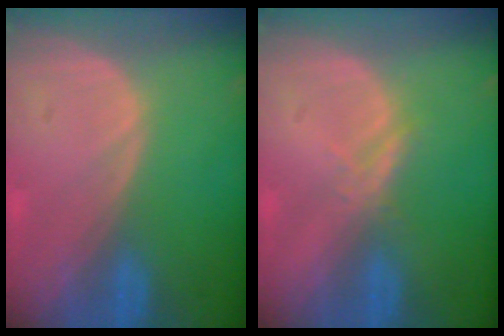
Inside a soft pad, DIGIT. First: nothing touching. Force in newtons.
{"total": 1.7, "press": 1.7, "slide": 0.1}